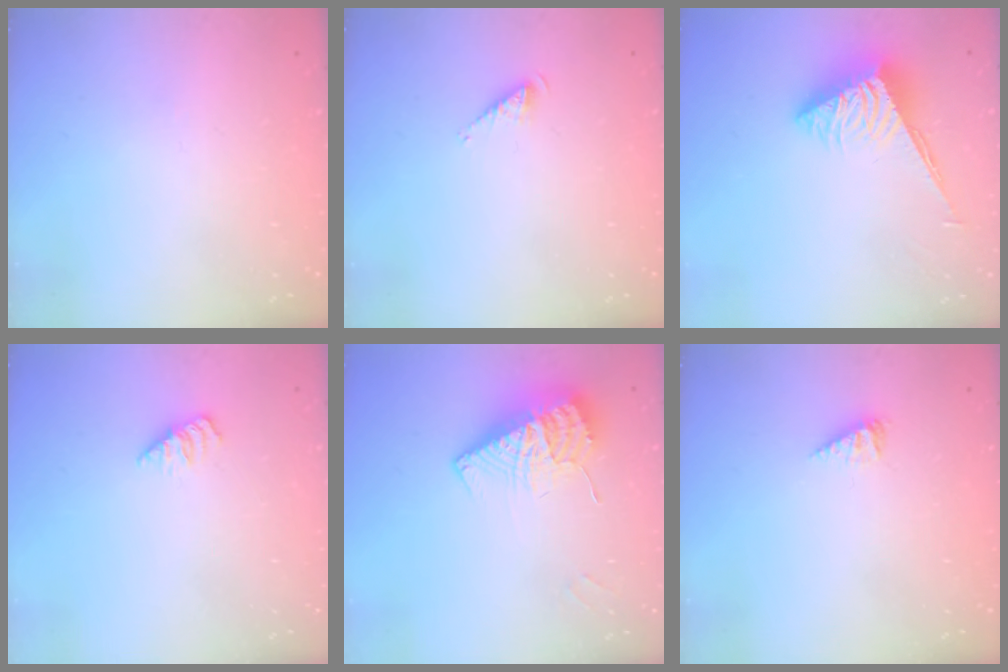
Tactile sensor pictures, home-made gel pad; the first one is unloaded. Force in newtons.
{"total": 2.6, "press": 2.6, "slide": 0.4}
{"total": 4.9, "press": 4.9, "slide": 0.2}
{"total": 1.7, "press": 1.7, "slide": 0.3}
{"total": 11.2, "press": 11.1, "slide": 1.4}
{"total": 2.5, "press": 2.5, "slide": 0.3}